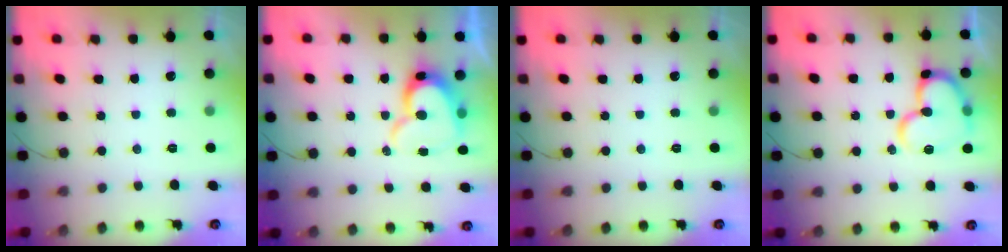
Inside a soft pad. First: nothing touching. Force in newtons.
{"total": 13.2, "press": 13.2, "slide": 1.1}
{"total": 0.0}
{"total": 15.8, "press": 15.6, "slide": 1.9}